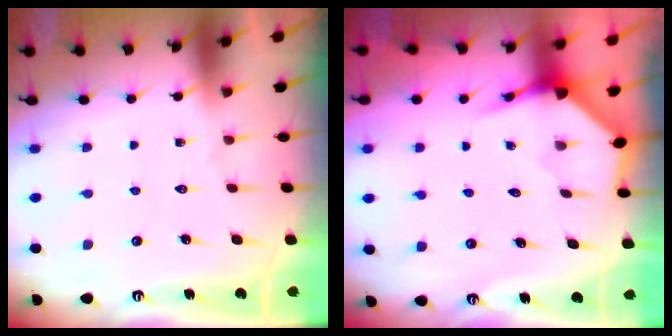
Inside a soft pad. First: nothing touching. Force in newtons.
{"total": 3.8, "press": 3.8, "slide": 0.1}